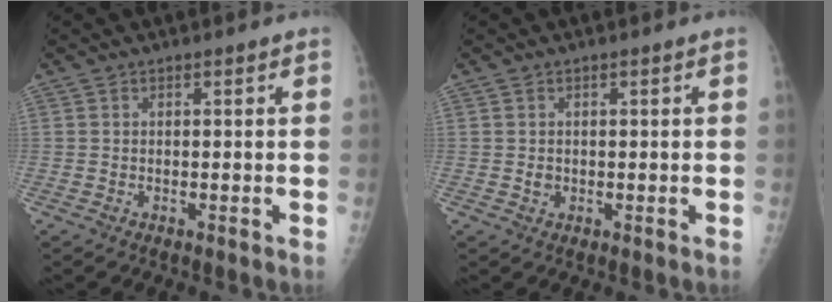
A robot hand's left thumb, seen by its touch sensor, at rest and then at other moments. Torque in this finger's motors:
{"motor_torque": [0.40, 0.62, 0.17, 0.04, 0.00]}